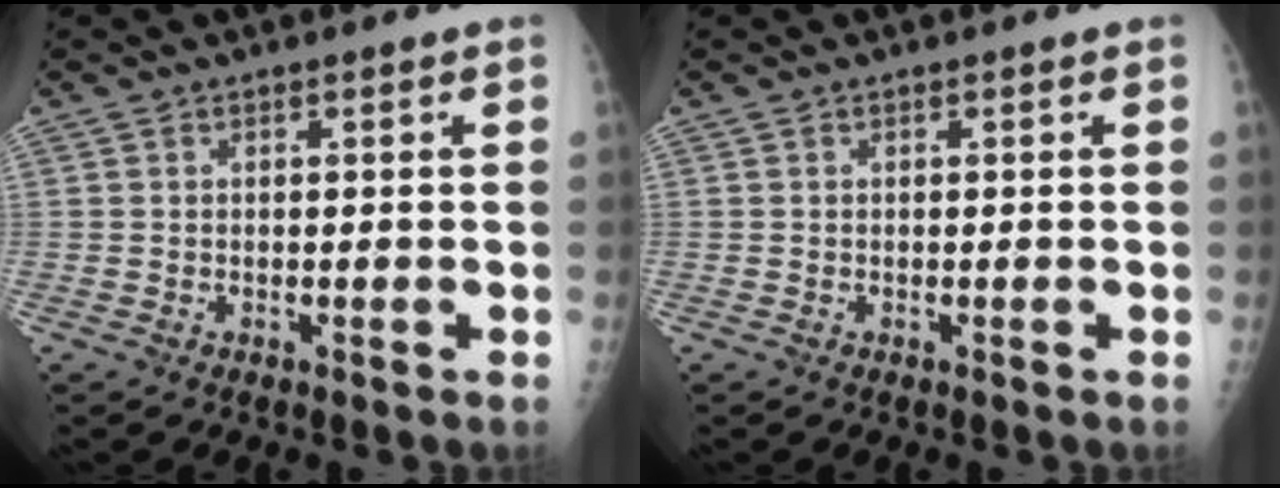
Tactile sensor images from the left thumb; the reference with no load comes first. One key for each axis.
{"total": 0.0}